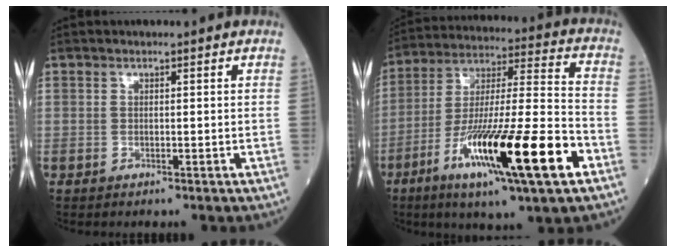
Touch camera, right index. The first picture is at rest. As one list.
[{"total": 23.0, "force": [-10.0, 1.6, 20.7], "torque": [-0.354, -0.037, -0.172]}]